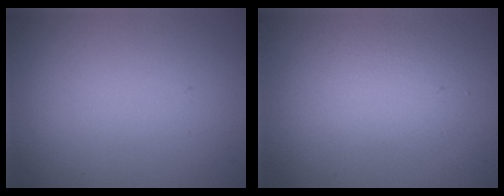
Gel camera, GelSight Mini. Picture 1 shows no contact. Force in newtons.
{"total": 2.6, "press": 2.6, "slide": 0.2}